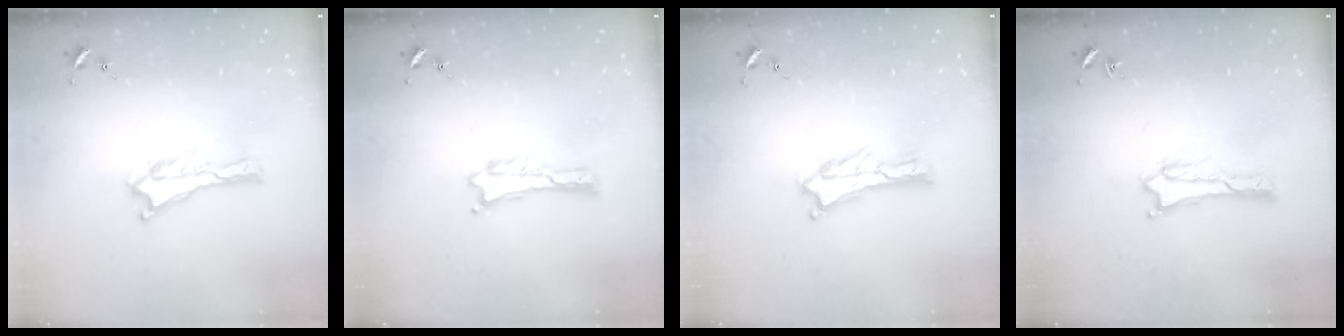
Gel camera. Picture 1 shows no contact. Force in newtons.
{"total": 0.0}
{"total": 0.8, "press": 0.7, "slide": 0.2}
{"total": 1.9, "press": 1.9, "slide": 0.1}